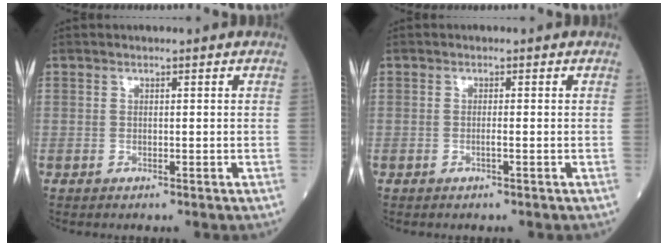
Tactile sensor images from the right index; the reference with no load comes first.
{"total": 0.9, "force": [-0.3, -0.1, 0.9], "torque": [-0.019, -0.001, -0.006]}